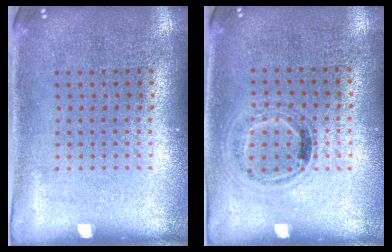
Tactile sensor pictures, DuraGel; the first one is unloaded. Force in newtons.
{"total": 0.9, "press": 0.7, "slide": 0.5}